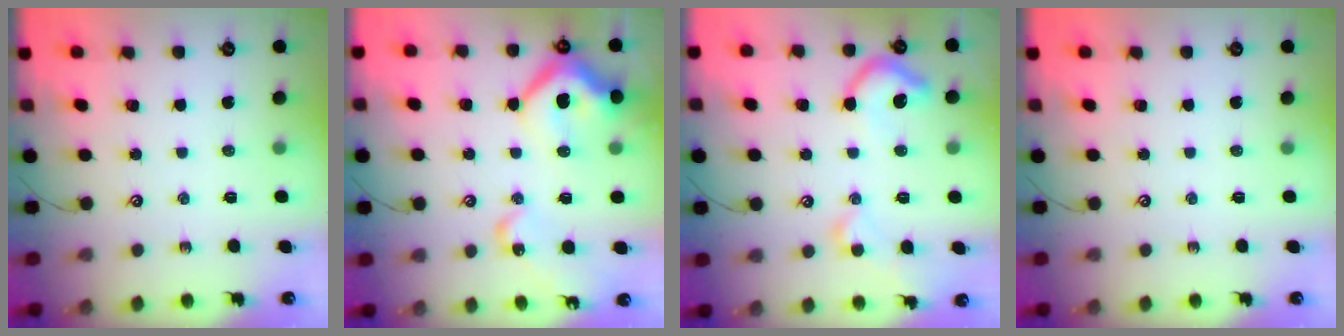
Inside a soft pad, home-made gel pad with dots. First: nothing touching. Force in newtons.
{"total": 18.6, "press": 18.5, "slide": 2.2}
{"total": 8.0, "press": 7.9, "slide": 1.2}
{"total": 0.0}